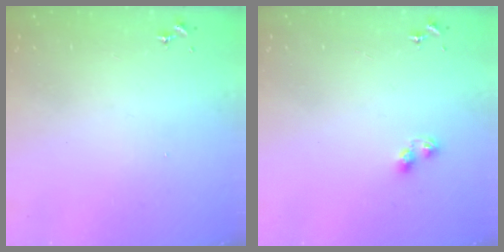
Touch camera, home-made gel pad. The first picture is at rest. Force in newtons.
{"total": 5.9, "press": 5.9, "slide": 0.2}